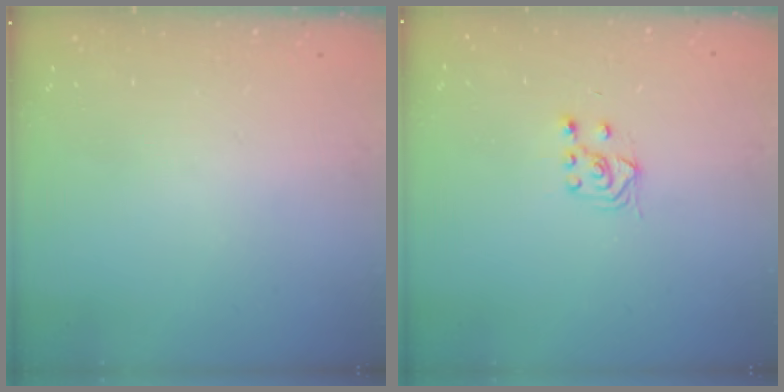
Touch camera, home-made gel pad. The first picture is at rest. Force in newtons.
{"total": 3.7, "press": 3.6, "slide": 1.0}